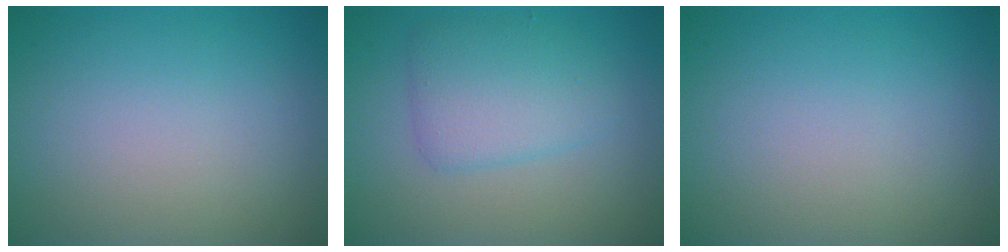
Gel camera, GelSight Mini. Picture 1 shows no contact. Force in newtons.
{"total": 3.7, "press": 3.7, "slide": 0.1}
{"total": 0.0}